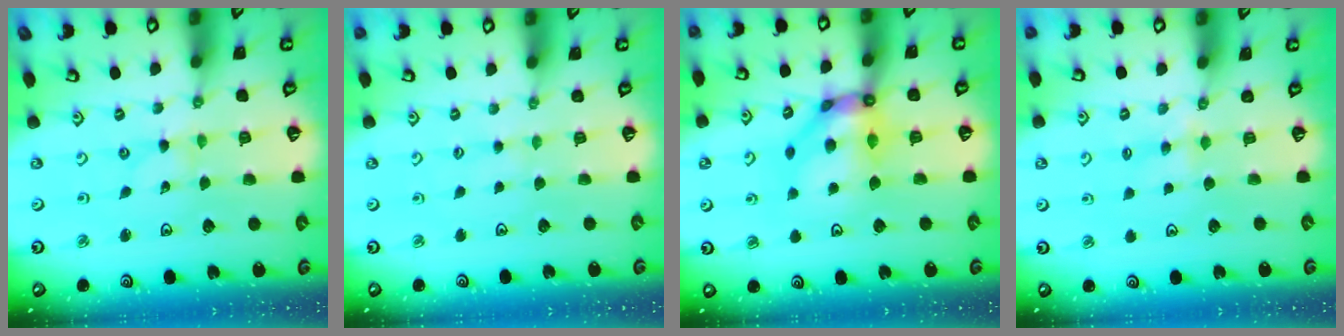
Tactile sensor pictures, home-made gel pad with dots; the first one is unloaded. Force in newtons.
{"total": 1.4, "press": 1.4, "slide": 0.2}
{"total": 11.4, "press": 11.3, "slide": 1.3}
{"total": 3.9, "press": 3.8, "slide": 0.4}